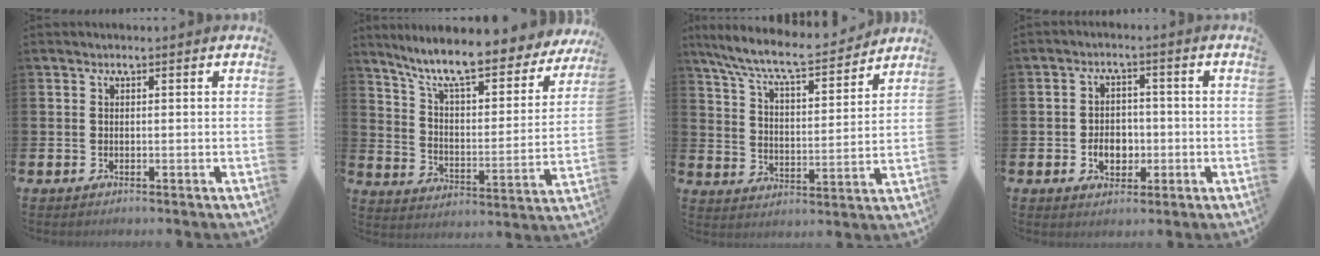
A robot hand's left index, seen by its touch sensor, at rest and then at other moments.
{"total": 10.3, "force": [8.9, 1.7, 4.8], "torque": [-0.125, -0.062, 0.150]}
{"total": 8.8, "force": [8.1, 1.2, 3.1], "torque": [-0.093, -0.056, 0.138]}
{"total": 4.0, "force": [-1.0, 3.1, 2.4], "torque": [-0.034, -0.001, -0.025]}